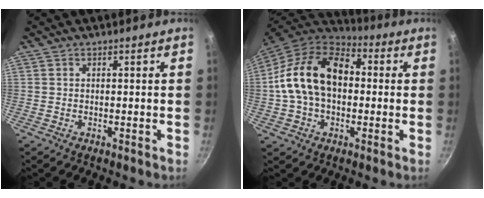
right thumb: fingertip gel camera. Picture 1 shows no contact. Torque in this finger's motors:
{"motor_torque": [-0.16, 1.55, 1.01, -0.95, 0.53]}